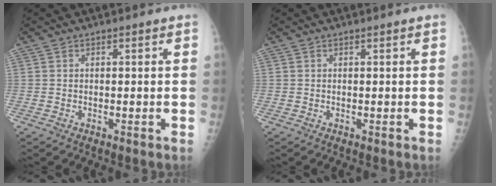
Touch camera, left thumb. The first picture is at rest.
{"total": 0.0}